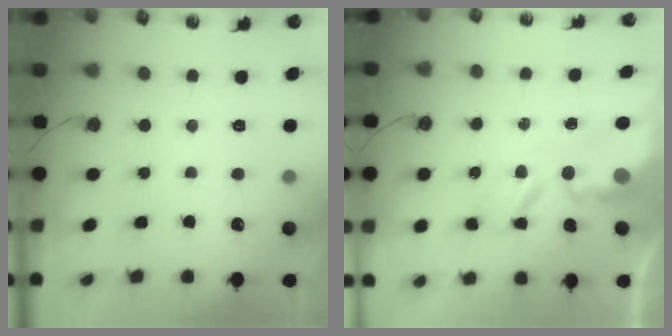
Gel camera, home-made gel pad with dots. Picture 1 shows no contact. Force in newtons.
{"total": 4.8, "press": 4.7, "slide": 0.4}